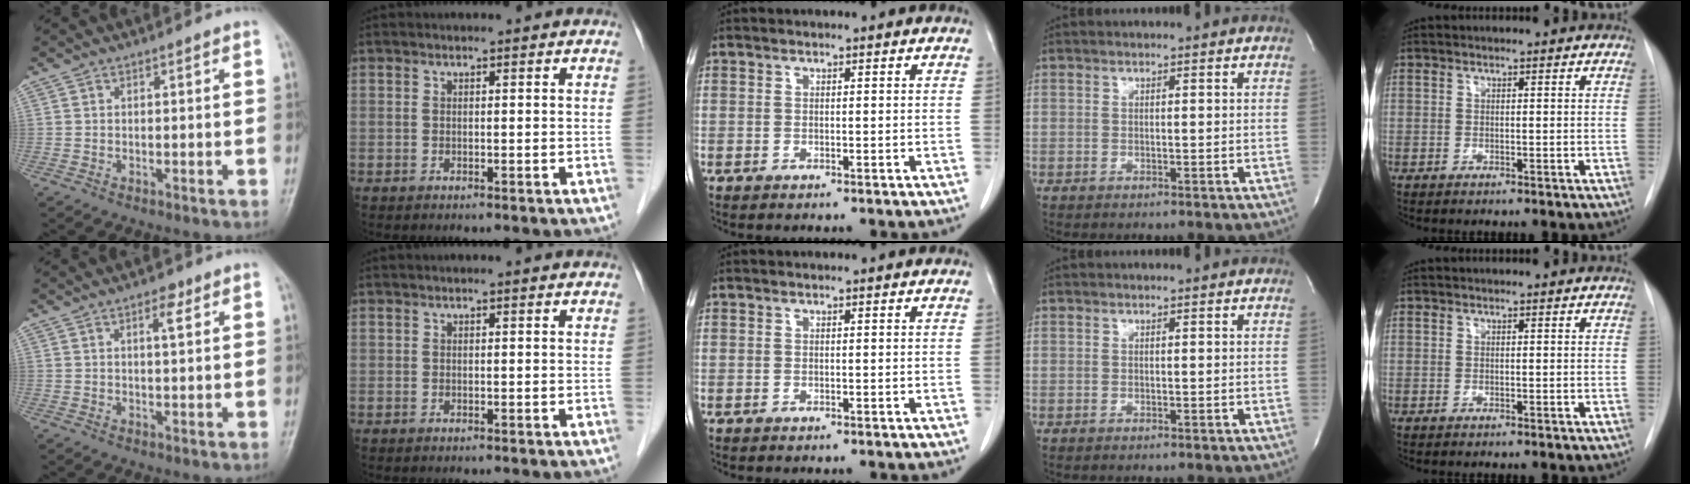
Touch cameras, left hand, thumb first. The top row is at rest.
{"thumb": {"total": 2.9, "force": [1.5, 1.0, 2.3], "torque": [-0.034, -0.006, 0.023]}}